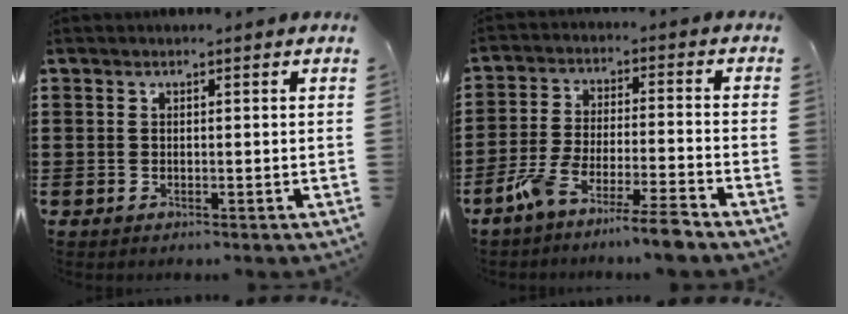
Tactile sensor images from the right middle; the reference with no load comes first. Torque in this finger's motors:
{"motor_torque": [1.15, -0.99, 0.25, 0.19]}